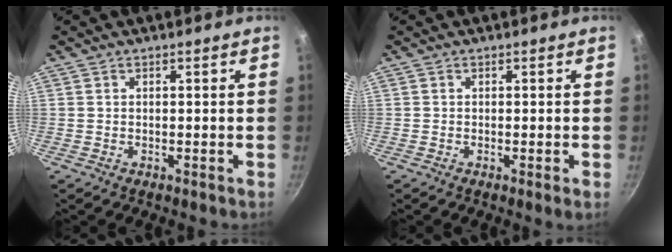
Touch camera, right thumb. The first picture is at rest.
{"total": 1.0, "force": [-0.3, -0.1, 0.9], "torque": [-0.016, -0.004, -0.008]}